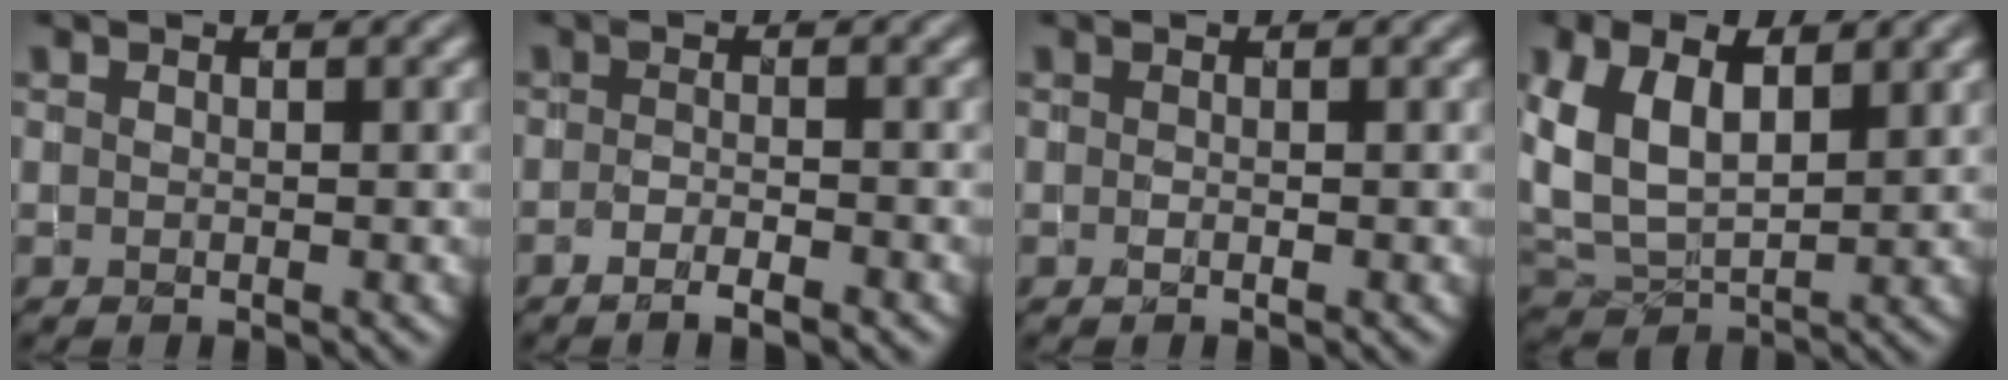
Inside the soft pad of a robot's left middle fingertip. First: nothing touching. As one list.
[{"total": 2.1, "force": [-1.5, 0.4, 1.5], "torque": [-0.029, 0.001, -0.030]}, {"total": 0.0}, {"total": 7.8, "force": [2.9, 4.5, 5.7], "torque": [-0.137, 0.011, 0.050]}]